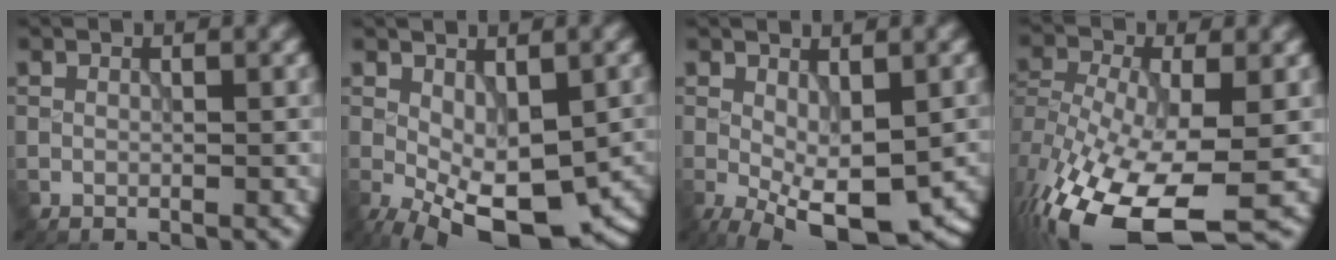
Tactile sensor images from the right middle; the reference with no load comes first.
{"total": 10.4, "force": [-3.3, 5.1, 8.4], "torque": [-0.149, -0.021, -0.036]}
{"total": 8.2, "force": [-2.7, 3.3, 7.0], "torque": [-0.134, -0.016, -0.033]}
{"total": 15.1, "force": [-7.0, 6.6, 11.6], "torque": [-0.262, -0.026, -0.104]}